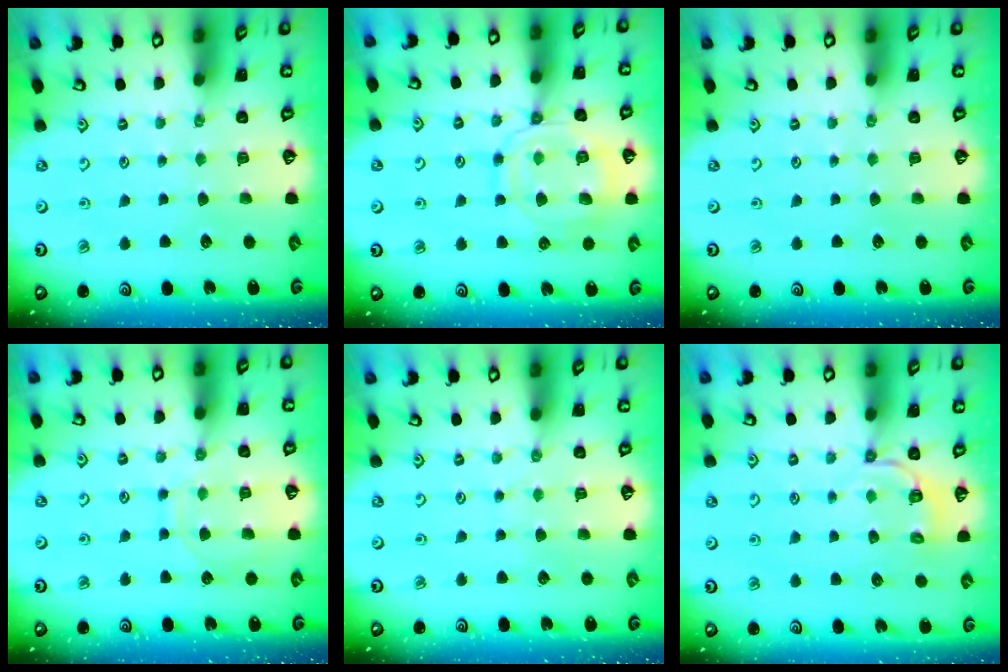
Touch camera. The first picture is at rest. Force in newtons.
{"total": 13.6, "press": 13.6, "slide": 1.2}
{"total": 0.0}
{"total": 9.0, "press": 9.0, "slide": 0.7}
{"total": 2.8, "press": 2.8, "slide": 0.5}
{"total": 3.9, "press": 3.5, "slide": 1.7}